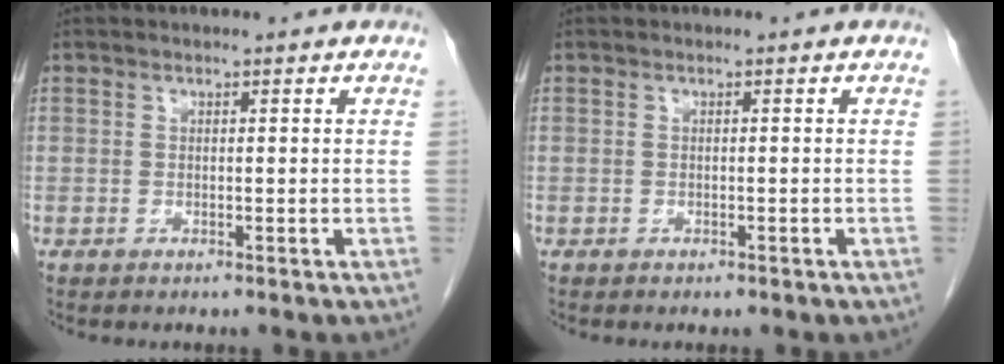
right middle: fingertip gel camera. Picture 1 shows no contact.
{"total": 0.5, "force": [-0.4, 0.3, 0.2], "torque": [-0.008, 0.000, -0.005]}